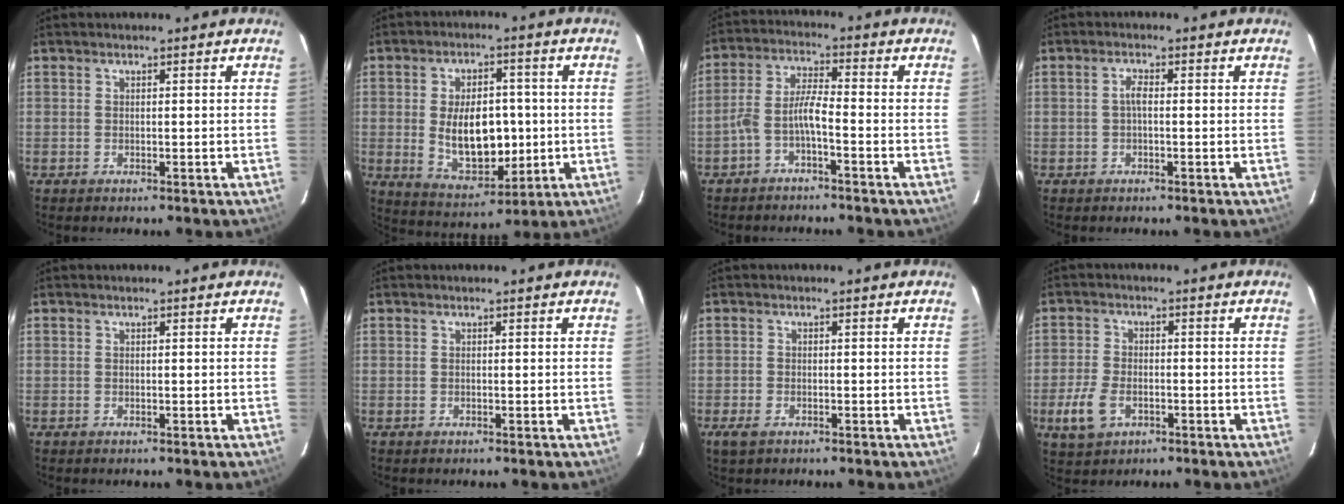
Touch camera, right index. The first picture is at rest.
{"total": 12.7, "force": [-0.5, 7.3, 10.4], "torque": [-0.194, -0.004, 0.012]}
{"total": 4.9, "force": [-2.6, 0.8, 4.1], "torque": [-0.098, 0.017, -0.051]}
{"total": 1.6, "force": [-0.2, 0.5, 1.5], "torque": [-0.031, 0.007, -0.006]}
{"total": 0.0}
{"total": 0.0}
{"total": 2.8, "force": [-1.8, 1.5, 1.6], "torque": [-0.036, -0.007, -0.033]}
{"total": 7.0, "force": [-3.0, 4.2, 4.6], "torque": [-0.116, -0.005, -0.053]}